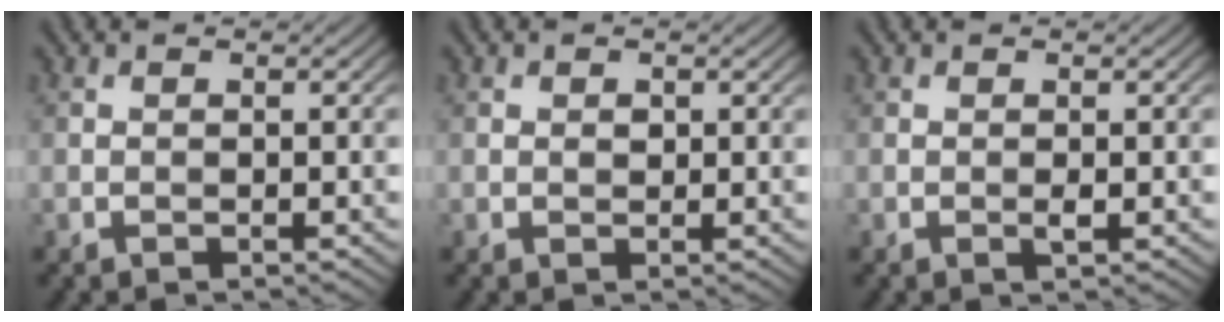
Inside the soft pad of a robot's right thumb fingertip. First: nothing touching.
{"total": 0.9, "force": [0.3, 0.7, 0.5], "torque": [-0.010, -0.003, 0.004]}
{"total": 0.7, "force": [-0.1, 0.1, 0.7], "torque": [-0.015, -0.002, -0.003]}